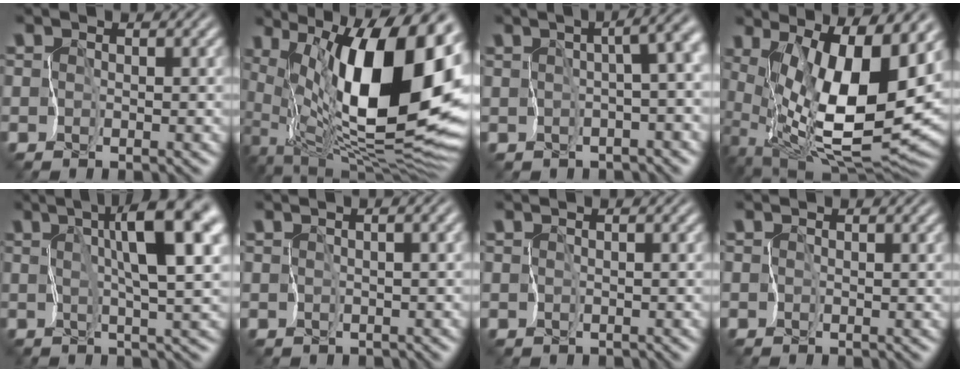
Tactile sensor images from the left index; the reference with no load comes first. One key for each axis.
{"total": 16.3, "fx": 4.0, "fy": 5.5, "fz": 14.8, "tx": -0.213, "ty": -0.004, "tz": 0.068}
{"total": 4.6, "fx": -0.7, "fy": 1.4, "fz": 4.4, "tx": -0.050, "ty": 0.004, "tz": -0.007}
{"total": 13.2, "fx": 2.4, "fy": 4.1, "fz": 12.3, "tx": -0.197, "ty": -0.024, "tz": 0.058}
{"total": 8.8, "fx": 2.6, "fy": 1.3, "fz": 8.3, "tx": -0.131, "ty": 0.015, "tz": 0.043}
{"total": 2.4, "fx": -0.1, "fy": 1.3, "fz": 2.0, "tx": -0.013, "ty": -0.003, "tz": 0.000}
{"total": 0.0}
{"total": 0.5, "fx": 0.0, "fy": 0.2, "fz": 0.5, "tx": -0.008, "ty": -0.001, "tz": 0.000}